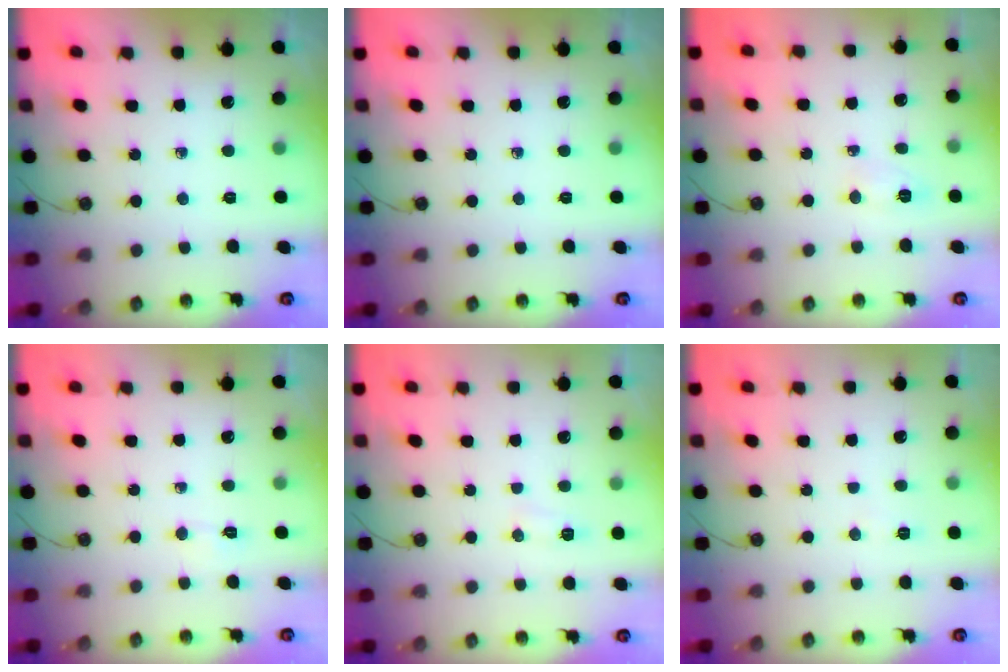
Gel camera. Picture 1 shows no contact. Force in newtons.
{"total": 0.0}
{"total": 5.9, "press": 5.8, "slide": 0.8}
{"total": 2.8, "press": 2.8, "slide": 0.4}
{"total": 14.4, "press": 6.3, "slide": 12.9}
{"total": 3.9, "press": 3.8, "slide": 1.0}